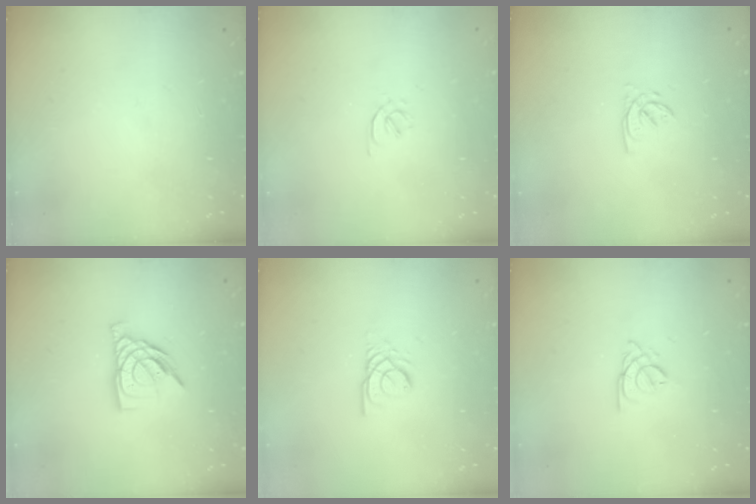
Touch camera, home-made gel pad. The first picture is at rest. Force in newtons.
{"total": 1.7, "press": 1.6, "slide": 0.5}
{"total": 2.2, "press": 2.2, "slide": 0.3}
{"total": 9.1, "press": 9.1, "slide": 0.8}
{"total": 2.6, "press": 2.6, "slide": 0.1}
{"total": 2.5, "press": 2.5, "slide": 0.7}